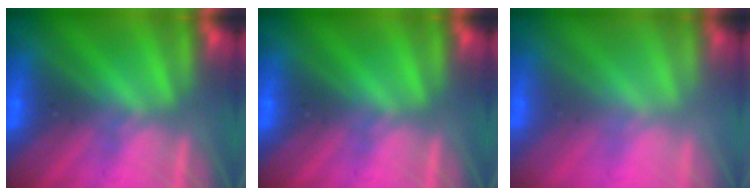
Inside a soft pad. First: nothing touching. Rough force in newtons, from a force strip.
{"total": 0.0}
{"total": 2.2}